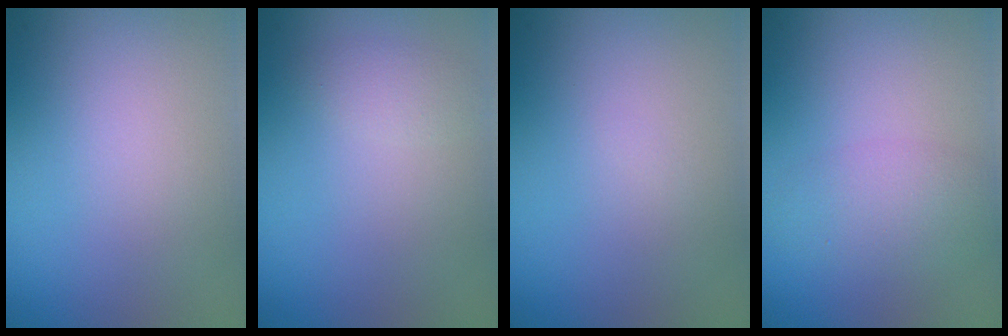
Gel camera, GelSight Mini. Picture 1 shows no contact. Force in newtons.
{"total": 1.2, "press": 1.2, "slide": 0.0}
{"total": 0.0}
{"total": 2.9, "press": 2.9, "slide": 0.2}